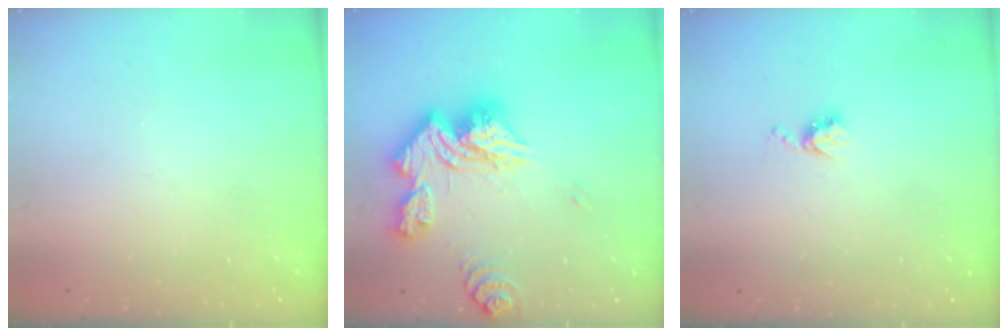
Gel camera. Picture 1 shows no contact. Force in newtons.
{"total": 18.7, "press": 18.6, "slide": 1.9}
{"total": 5.2, "press": 5.2, "slide": 0.5}